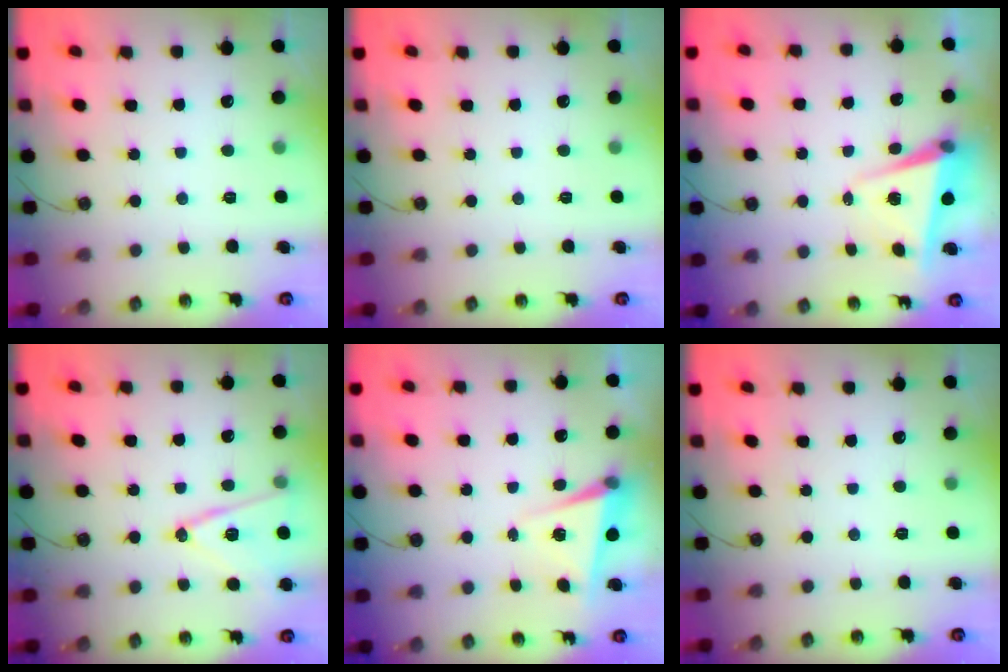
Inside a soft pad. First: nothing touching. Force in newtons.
{"total": 0.0}
{"total": 5.6, "press": 5.3, "slide": 1.8}
{"total": 13.3, "press": 12.9, "slide": 3.5}
{"total": 6.2, "press": 5.9, "slide": 1.9}
{"total": 0.0}